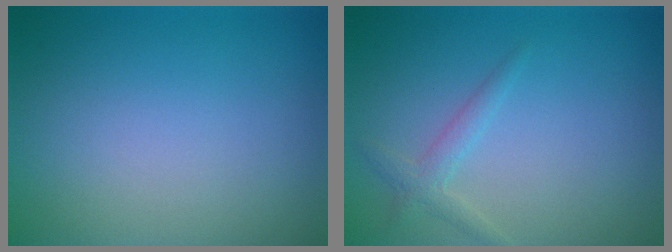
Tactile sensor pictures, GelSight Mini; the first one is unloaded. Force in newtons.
{"total": 1.6, "press": 1.6, "slide": 0.1}